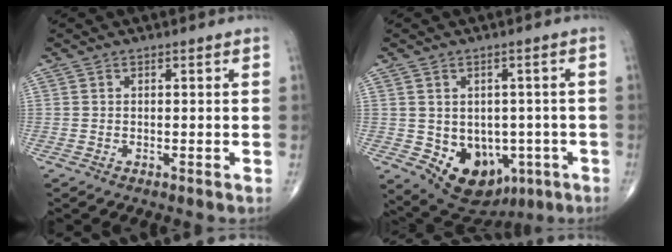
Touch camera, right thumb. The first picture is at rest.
{"total": 11.7, "force": [-3.3, 8.8, 6.9], "torque": [-0.064, 0.011, -0.024]}